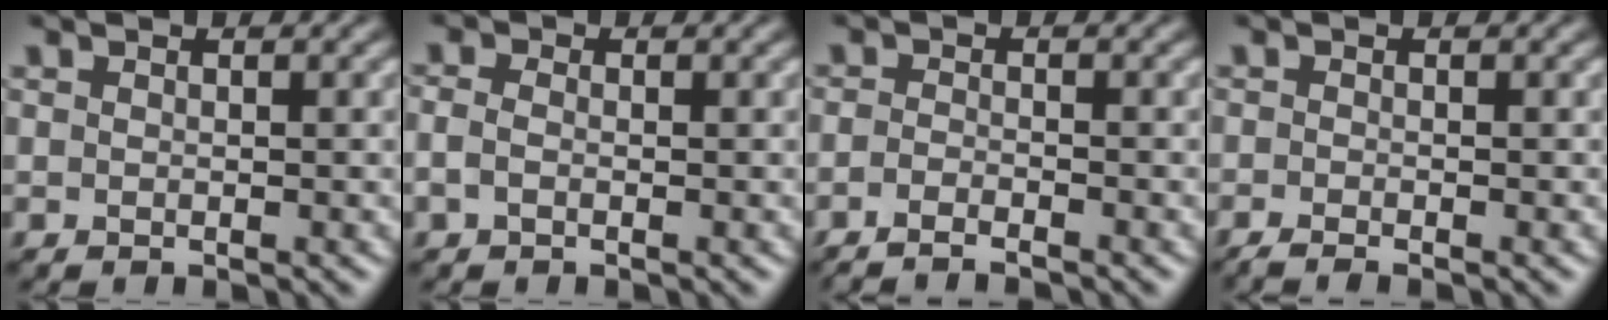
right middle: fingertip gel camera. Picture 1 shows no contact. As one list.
[{"total": 1.4, "force": [-0.4, 0.9, 1.0], "torque": [-0.026, 0.002, -0.013]}, {"total": 2.5, "force": [-1.8, 0.5, 1.6], "torque": [-0.029, -0.004, -0.038]}, {"total": 1.8, "force": [-1.3, 0.2, 1.2], "torque": [-0.019, -0.007, -0.030]}]